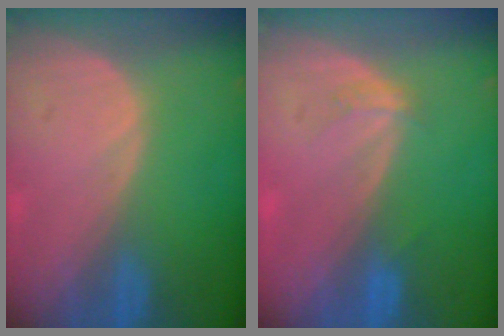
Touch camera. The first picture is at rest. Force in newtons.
{"total": 1.5, "press": 1.4, "slide": 0.3}